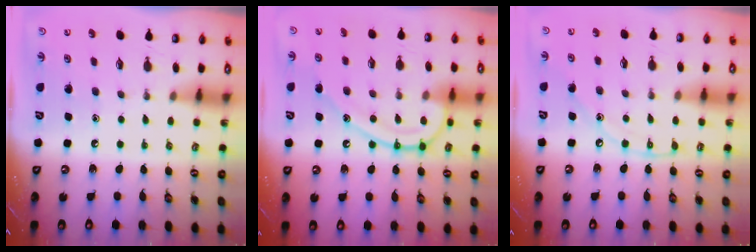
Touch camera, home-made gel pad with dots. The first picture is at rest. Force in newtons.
{"total": 14.1, "press": 14.0, "slide": 1.6}
{"total": 8.7, "press": 8.6, "slide": 0.8}